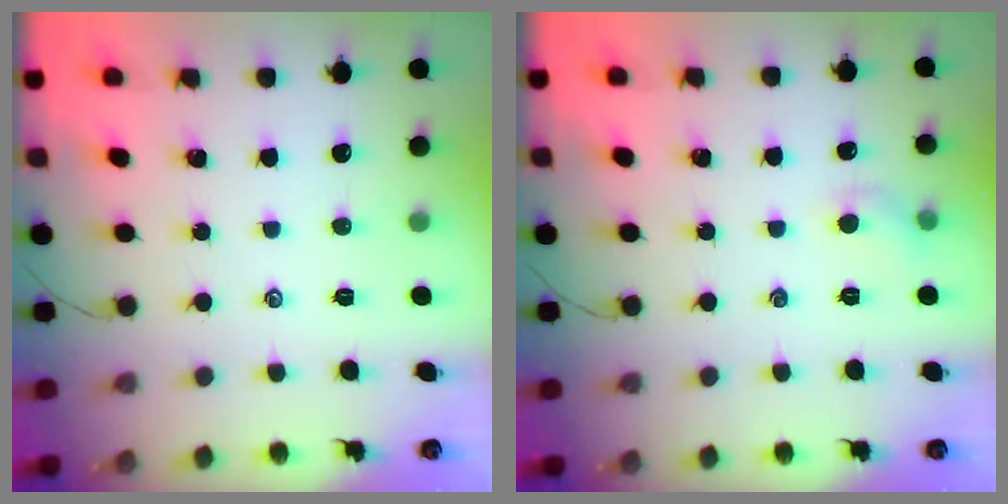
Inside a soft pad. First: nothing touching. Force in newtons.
{"total": 5.4, "press": 5.2, "slide": 1.5}